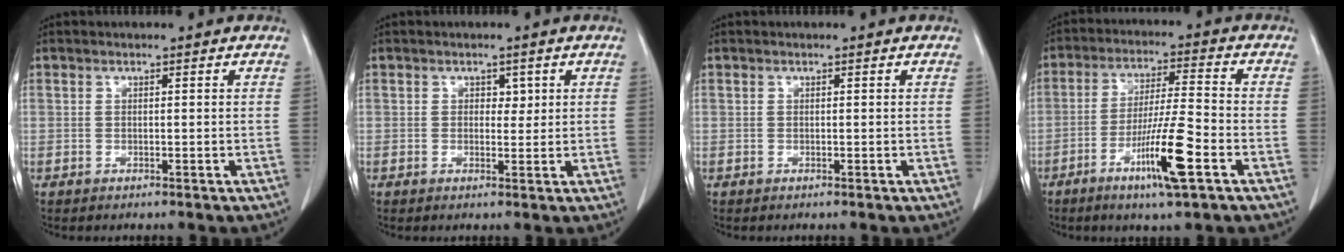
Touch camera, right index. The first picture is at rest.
{"total": 2.0, "force": [0.7, 1.3, 1.2], "torque": [-0.012, -0.001, 0.009]}
{"total": 0.0}
{"total": 10.9, "force": [-4.8, 0.1, 9.7], "torque": [-0.175, -0.015, -0.087]}